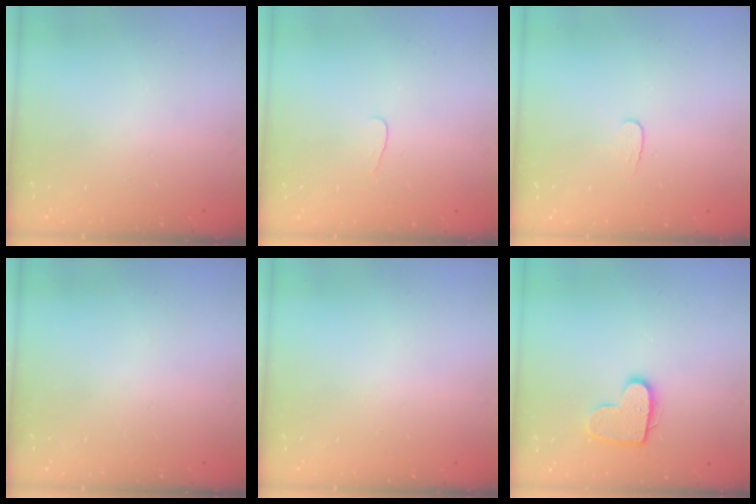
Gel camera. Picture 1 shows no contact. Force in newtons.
{"total": 2.8, "press": 2.8, "slide": 0.3}
{"total": 3.8, "press": 3.8, "slide": 0.4}
{"total": 0.0}
{"total": 0.0}
{"total": 11.8, "press": 11.8, "slide": 0.6}